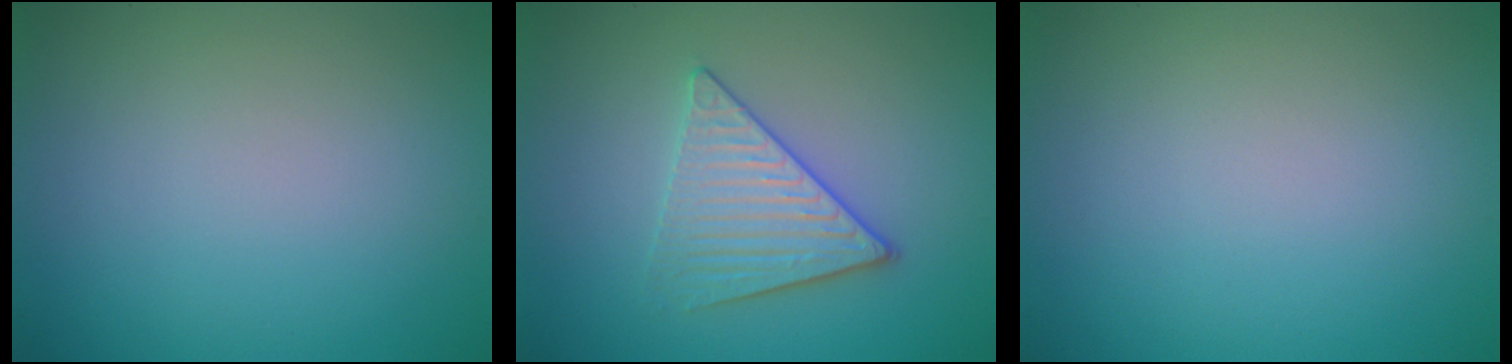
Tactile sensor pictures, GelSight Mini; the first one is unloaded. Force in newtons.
{"total": 3.6, "press": 3.4, "slide": 1.3}
{"total": 0.0}